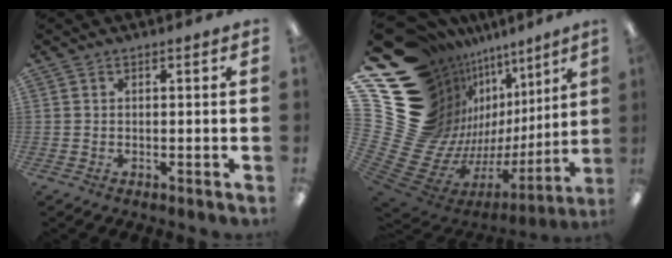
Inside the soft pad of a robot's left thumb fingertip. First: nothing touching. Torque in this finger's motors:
{"motor_torque": [3.32, 1.69, 1.03, -1.73, 0.04]}